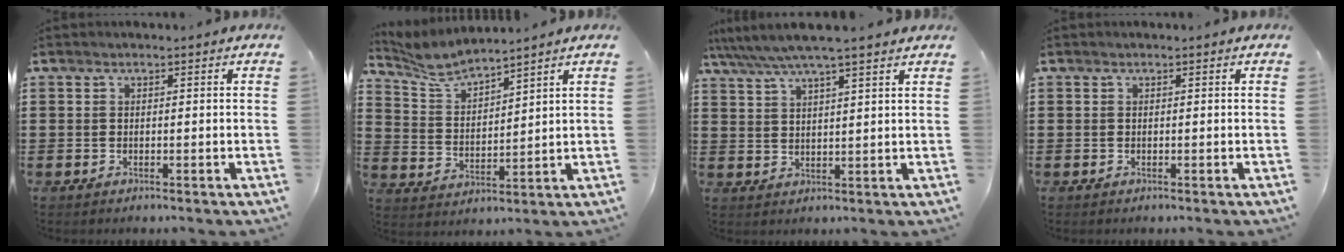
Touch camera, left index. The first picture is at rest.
{"total": 5.1, "force": [4.9, 0.4, 1.3], "torque": [-0.048, -0.020, 0.086]}
{"total": 5.2, "force": [4.4, 0.1, 2.8], "torque": [-0.069, -0.016, 0.076]}
{"total": 0.0}